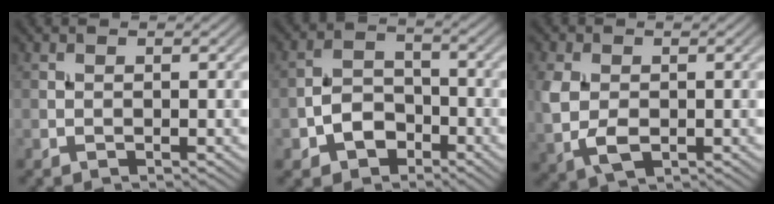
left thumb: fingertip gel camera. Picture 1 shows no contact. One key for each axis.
{"total": 5.4, "fx": -2.6, "fy": 3.7, "fz": 2.8, "tx": -0.052, "ty": 0.002, "tz": -0.059}
{"total": 5.4, "fx": -0.5, "fy": 3.8, "fz": 3.9, "tx": -0.103, "ty": -0.005, "tz": -0.009}